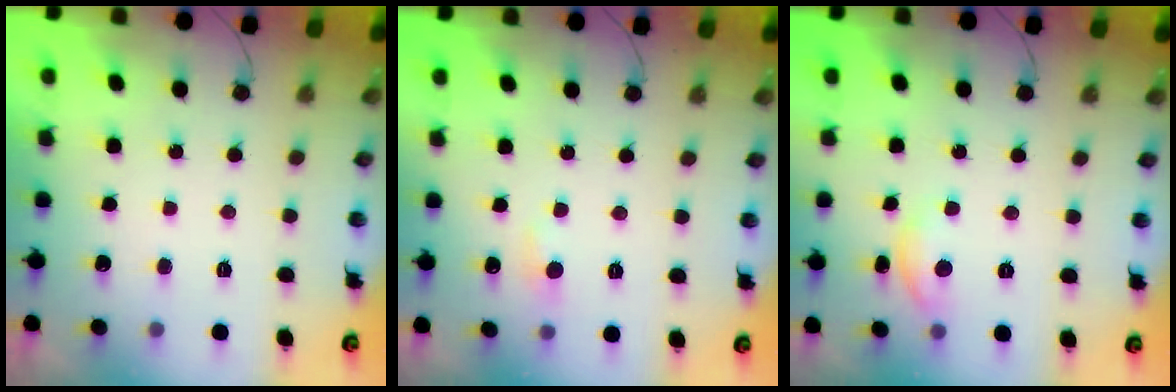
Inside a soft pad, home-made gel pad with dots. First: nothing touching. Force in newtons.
{"total": 5.3, "press": 5.2, "slide": 0.6}
{"total": 6.0, "press": 6.0, "slide": 0.4}